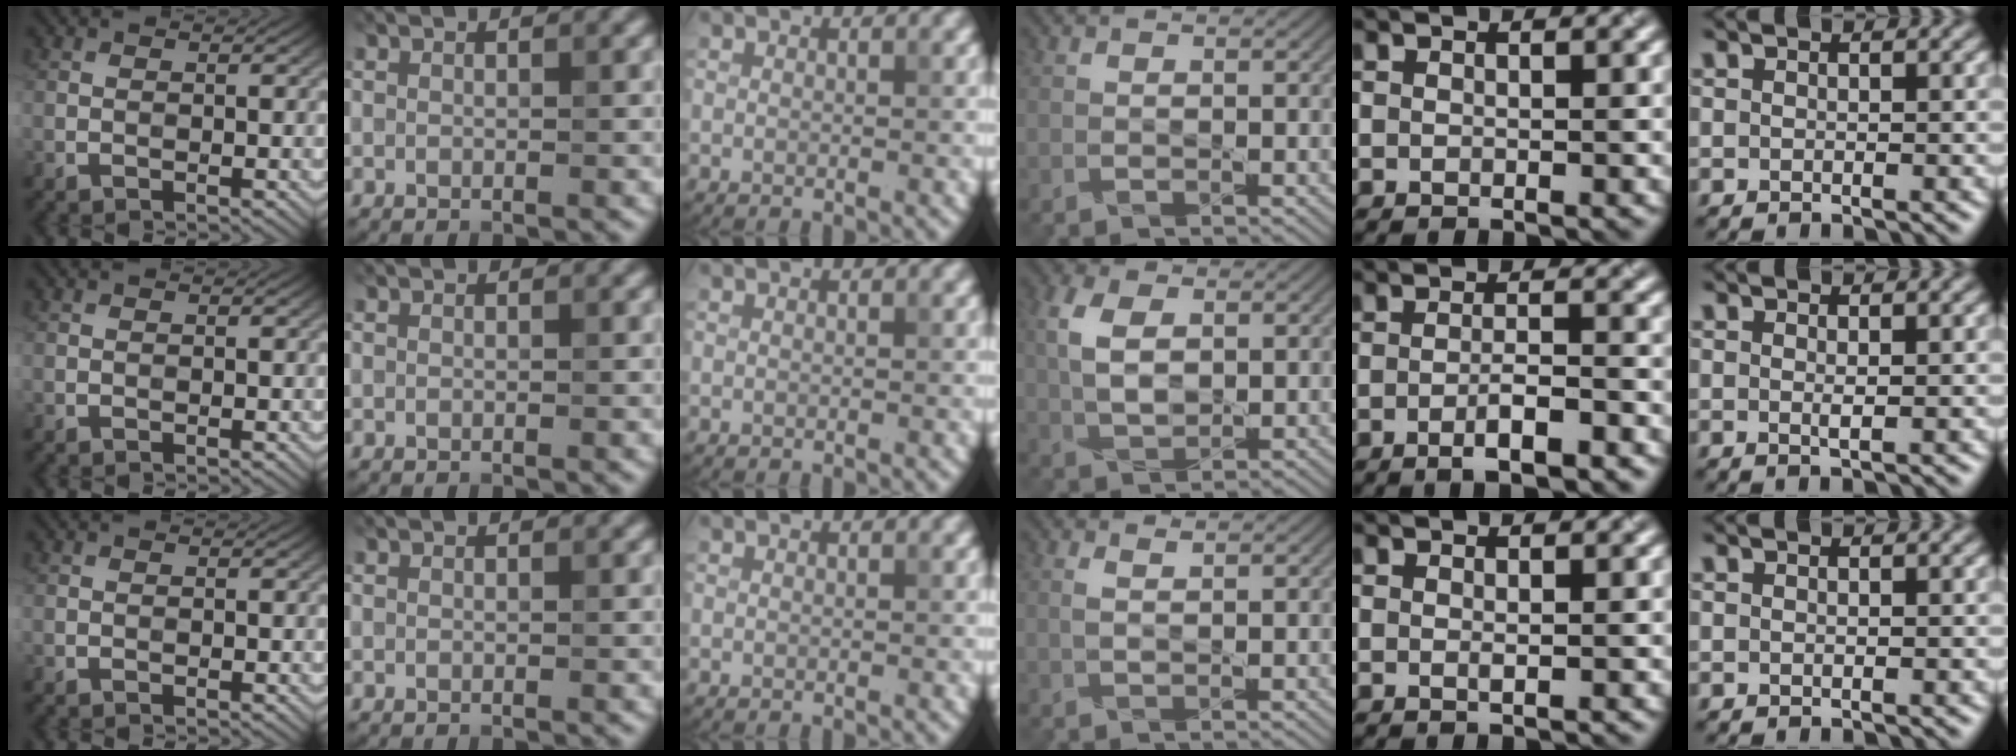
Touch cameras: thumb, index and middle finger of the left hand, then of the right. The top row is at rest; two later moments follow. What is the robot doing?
{"motion": "dispense", "object": "toothpaste"}